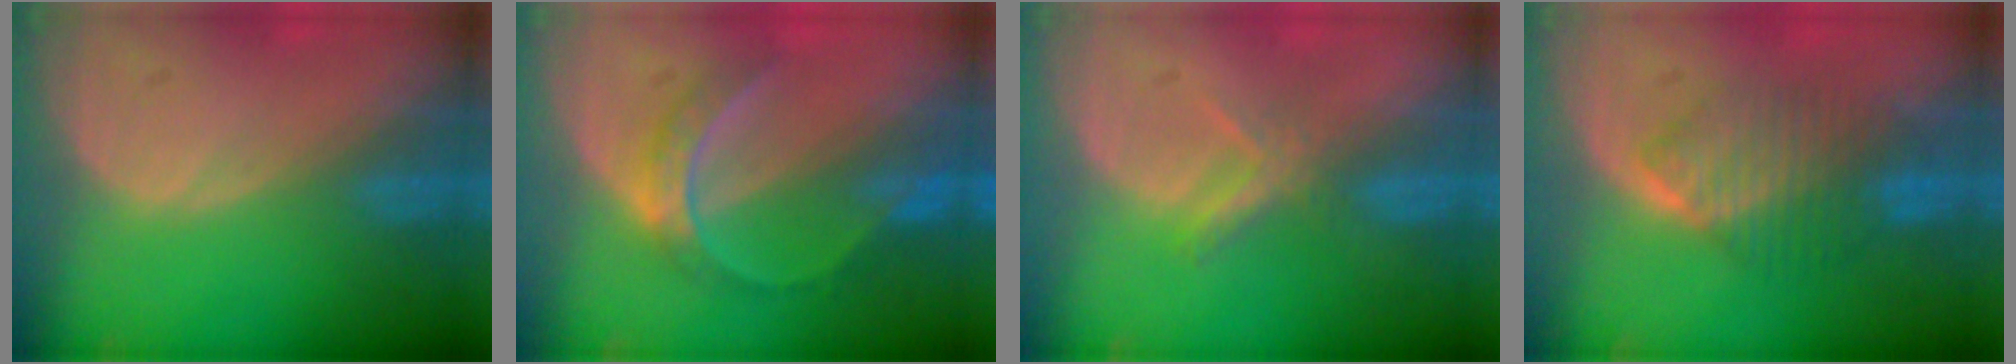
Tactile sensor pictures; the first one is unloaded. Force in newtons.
{"total": 6.2, "press": 5.5, "slide": 2.7}
{"total": 3.1, "press": 2.9, "slide": 0.9}
{"total": 6.6, "press": 6.6, "slide": 0.2}